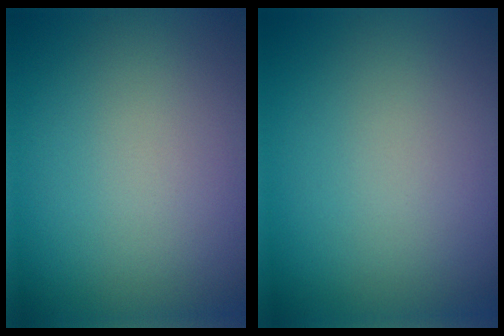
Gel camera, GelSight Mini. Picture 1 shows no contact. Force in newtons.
{"total": 0.0}